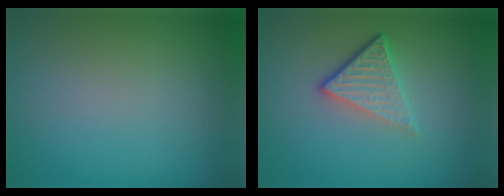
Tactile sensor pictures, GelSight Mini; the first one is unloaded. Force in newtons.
{"total": 4.1, "press": 2.8, "slide": 3.1}